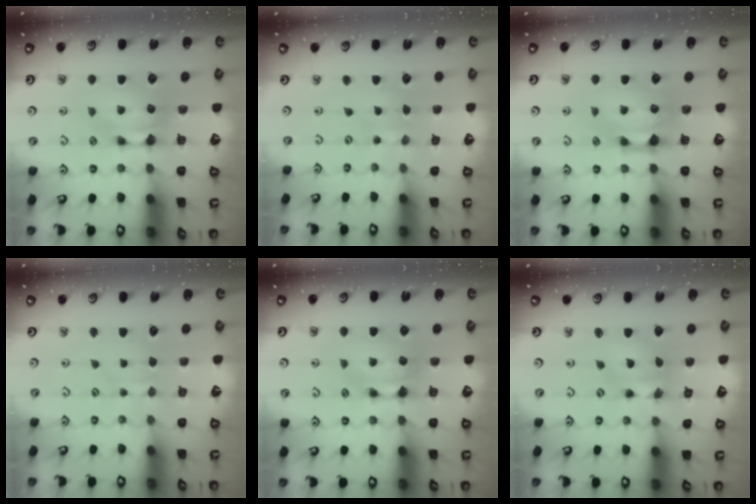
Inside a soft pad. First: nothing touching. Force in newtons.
{"total": 4.8, "press": 4.8, "slide": 0.2}
{"total": 1.6, "press": 1.1, "slide": 1.1}
{"total": 3.4, "press": 3.4, "slide": 0.4}
{"total": 0.0}
{"total": 2.1, "press": 1.6, "slide": 1.3}